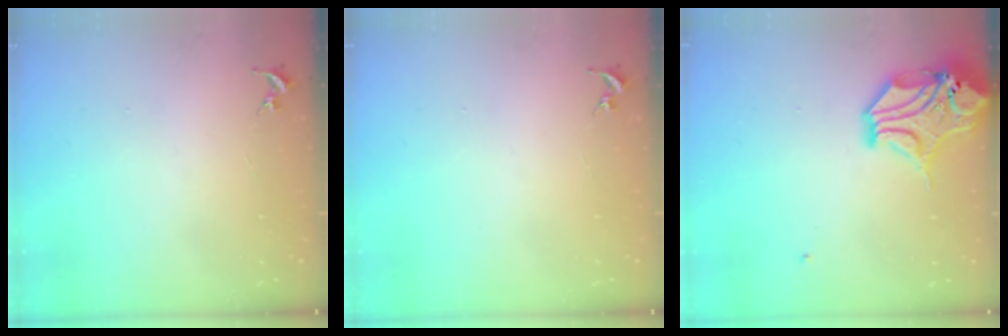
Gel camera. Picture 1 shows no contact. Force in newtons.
{"total": 0.0}
{"total": 14.3, "press": 14.1, "slide": 2.1}